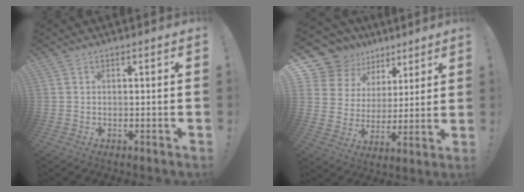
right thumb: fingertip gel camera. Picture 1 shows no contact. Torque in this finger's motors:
{"motor_torque": [0.52, 2.03, -0.22, 0.54, 0.15]}